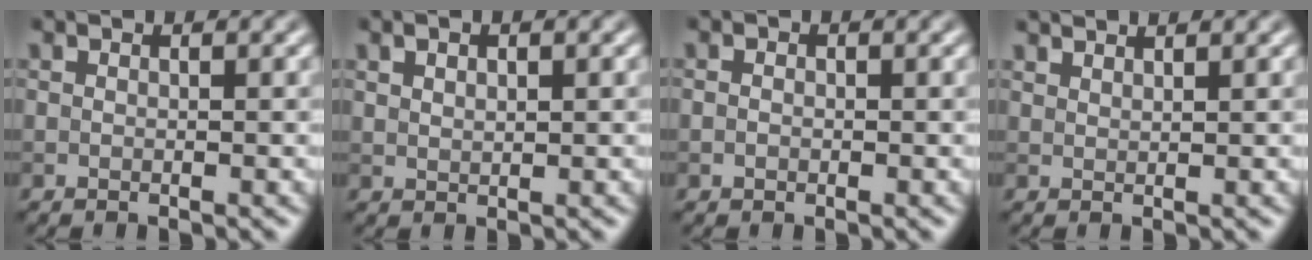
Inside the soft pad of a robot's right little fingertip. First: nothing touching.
{"total": 1.4, "force": [0.7, 0.6, 1.1], "torque": [-0.022, 0.002, 0.016]}
{"total": 0.6, "force": [-0.2, 0.5, 0.3], "torque": [-0.005, -0.001, -0.004]}
{"total": 1.9, "force": [1.8, 0.2, 0.4], "torque": [-0.002, -0.001, 0.024]}